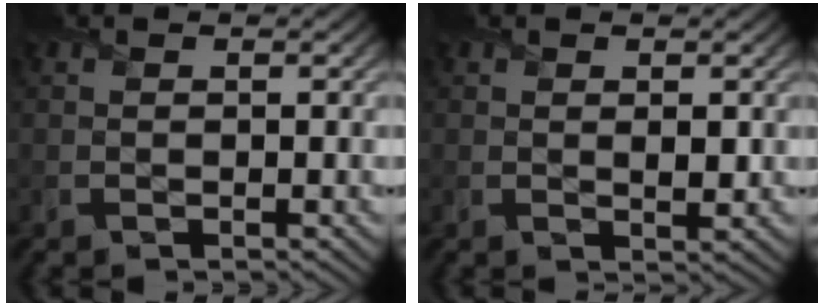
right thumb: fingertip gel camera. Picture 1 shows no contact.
{"total": 1.1, "force": [0.2, 0.4, 1.0], "torque": [-0.021, -0.005, 0.004]}